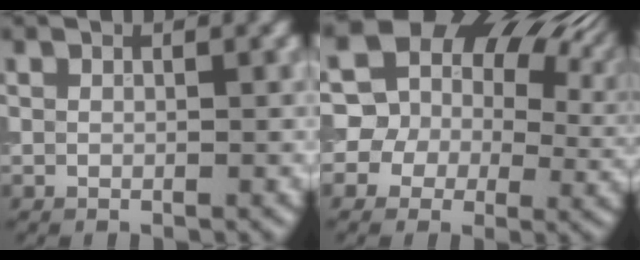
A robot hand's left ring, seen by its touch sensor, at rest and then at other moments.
{"total": 13.5, "force": [4.9, 10.3, 7.1], "torque": [-0.141, 0.021, 0.081]}